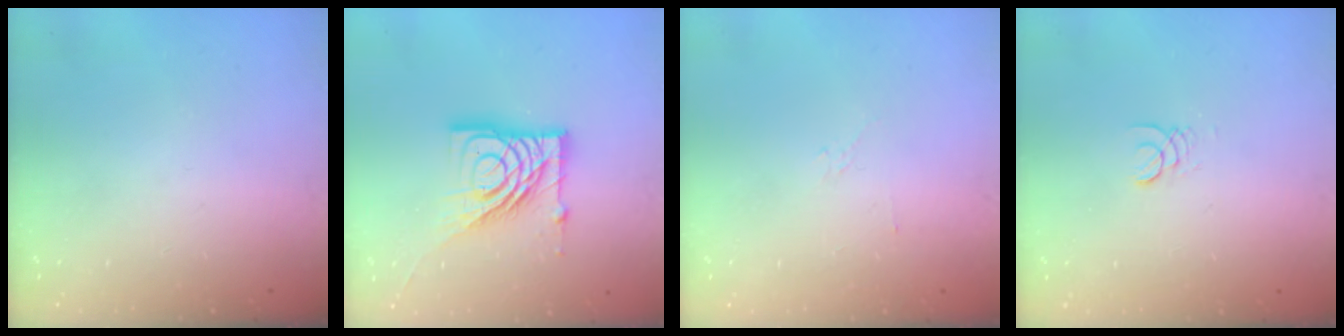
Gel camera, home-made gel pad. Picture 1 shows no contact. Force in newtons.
{"total": 15.9, "press": 15.8, "slide": 1.4}
{"total": 3.1, "press": 3.0, "slide": 0.8}
{"total": 1.3, "press": 1.3, "slide": 0.1}